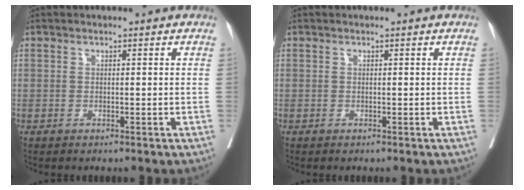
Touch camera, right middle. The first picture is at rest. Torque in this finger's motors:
{"motor_torque": [0.00, 0.00, 0.00, 0.00]}